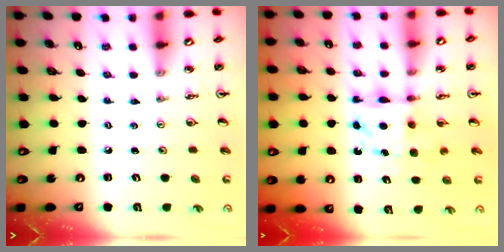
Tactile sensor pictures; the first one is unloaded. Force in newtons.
{"total": 7.1, "press": 7.0, "slide": 0.5}